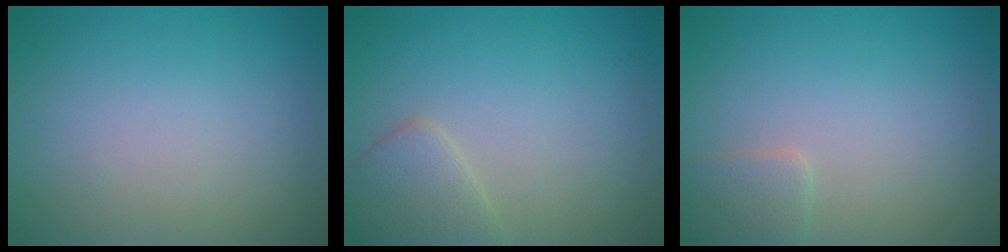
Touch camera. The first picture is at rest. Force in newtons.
{"total": 2.5, "press": 2.5, "slide": 0.2}
{"total": 1.6, "press": 1.6, "slide": 0.1}